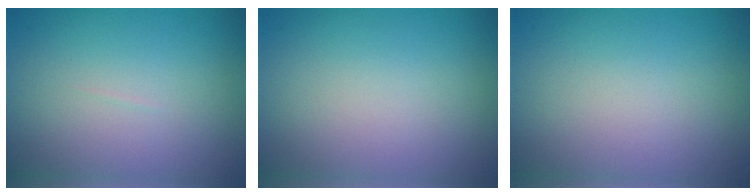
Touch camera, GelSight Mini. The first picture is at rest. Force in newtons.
{"total": 0.0}
{"total": 0.0}